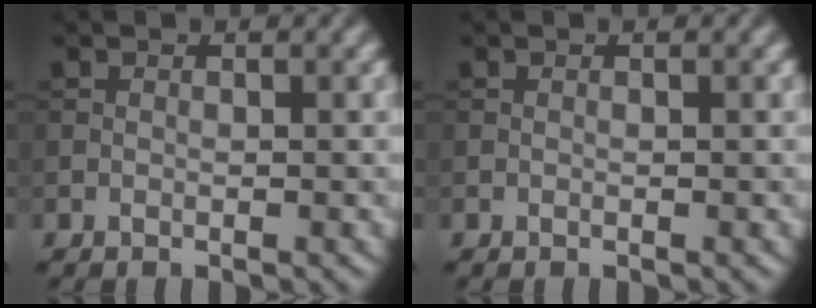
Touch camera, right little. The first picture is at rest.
{"total": 0.0}